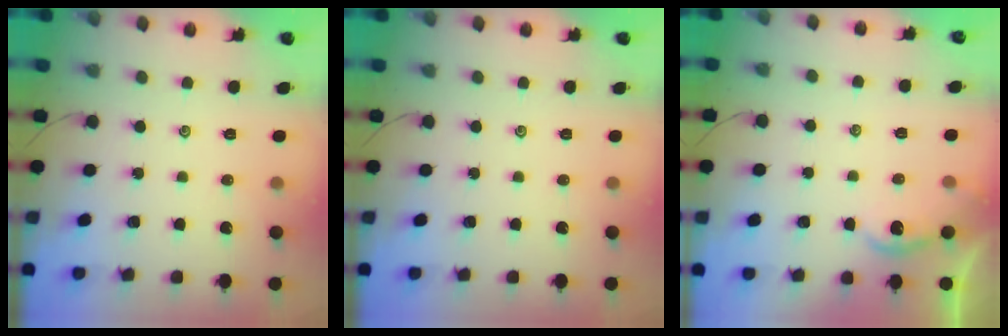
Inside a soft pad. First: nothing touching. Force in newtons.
{"total": 0.0}
{"total": 2.3, "press": 2.3, "slide": 0.2}